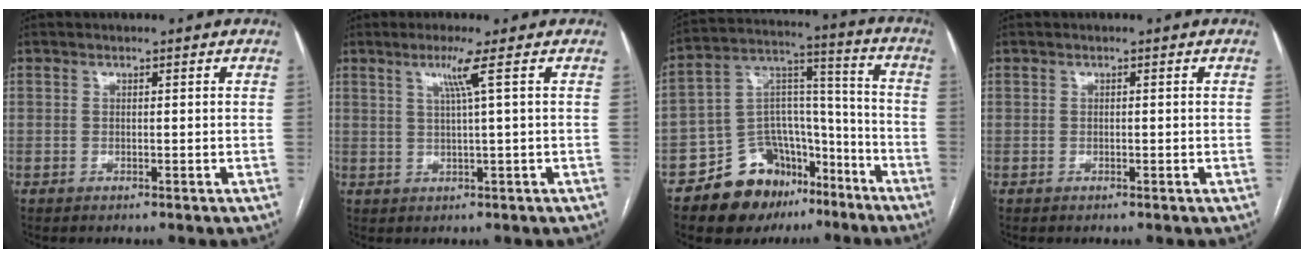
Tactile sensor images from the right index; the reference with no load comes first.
{"total": 3.4, "force": [1.6, -1.4, 2.7], "torque": [-0.056, -0.007, 0.036]}
{"total": 15.7, "force": [-10.6, 9.8, 6.0], "torque": [-0.080, 0.077, -0.168]}
{"total": 0.0}